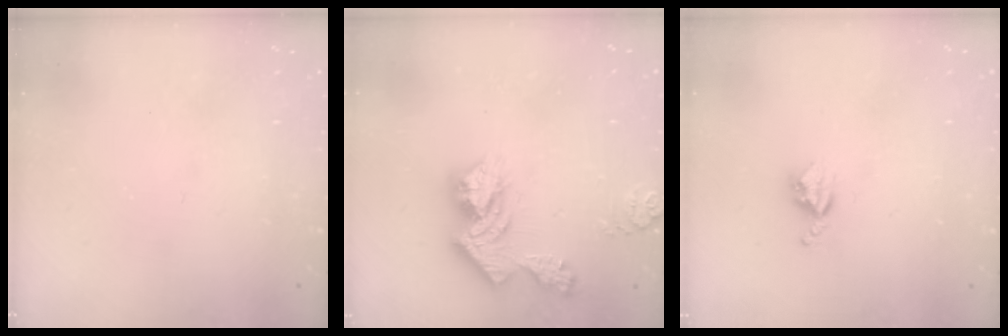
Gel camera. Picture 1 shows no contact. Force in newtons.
{"total": 13.2, "press": 13.2, "slide": 1.1}
{"total": 4.4, "press": 4.3, "slide": 0.5}